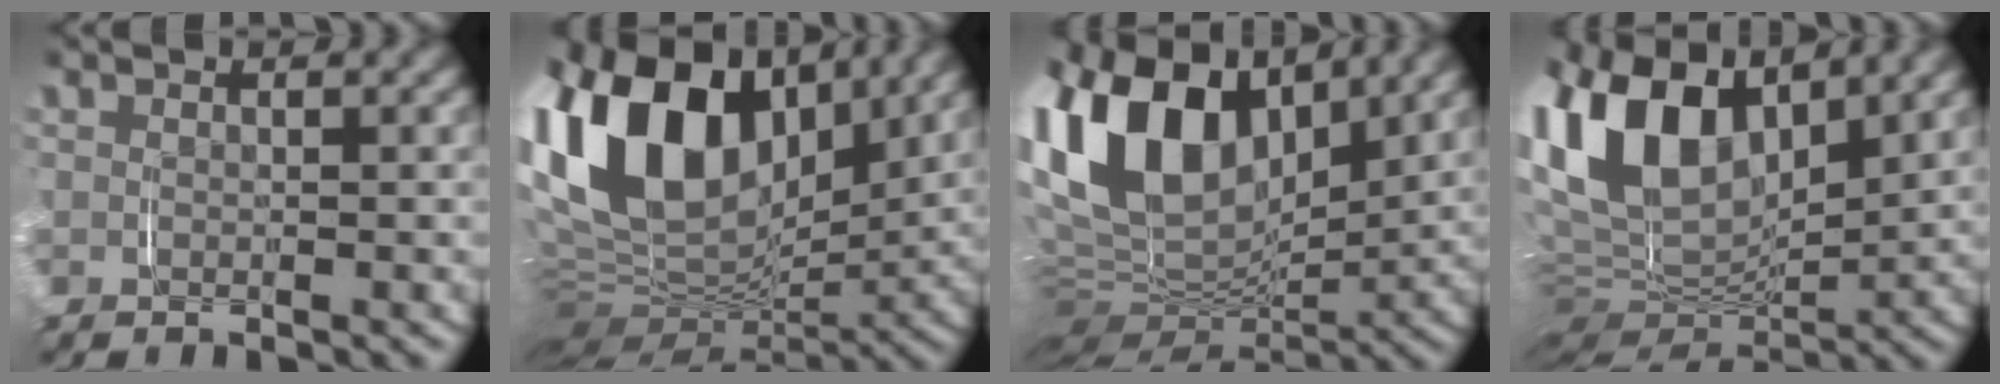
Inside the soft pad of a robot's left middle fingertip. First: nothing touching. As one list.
[{"total": 18.5, "force": [5.4, 11.4, 13.5], "torque": [-0.275, -0.001, 0.093]}, {"total": 16.3, "force": [4.8, 9.8, 12.1], "torque": [-0.256, -0.004, 0.086]}, {"total": 13.9, "force": [4.3, 8.3, 10.3], "torque": [-0.227, -0.006, 0.082]}]